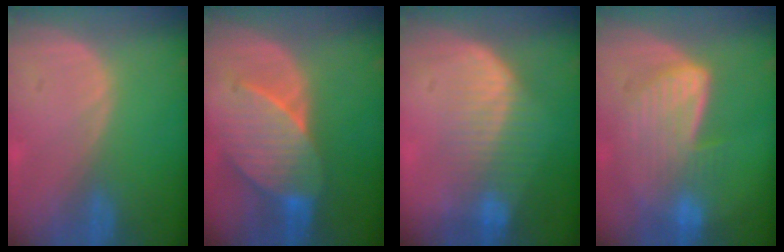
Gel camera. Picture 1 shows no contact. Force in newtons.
{"total": 7.7, "press": 7.7, "slide": 0.4}
{"total": 7.3, "press": 6.7, "slide": 2.9}
{"total": 7.4, "press": 7.3, "slide": 1.6}